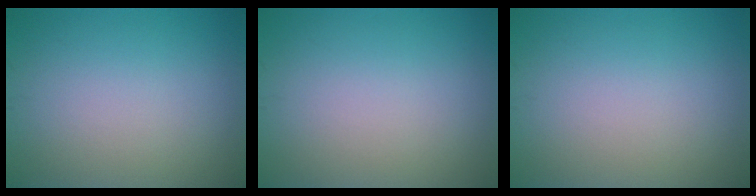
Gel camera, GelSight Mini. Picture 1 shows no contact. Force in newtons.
{"total": 0.0}
{"total": 0.0}